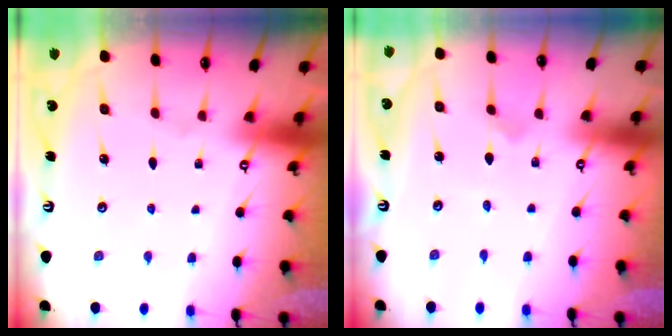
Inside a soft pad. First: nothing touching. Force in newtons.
{"total": 0.0}